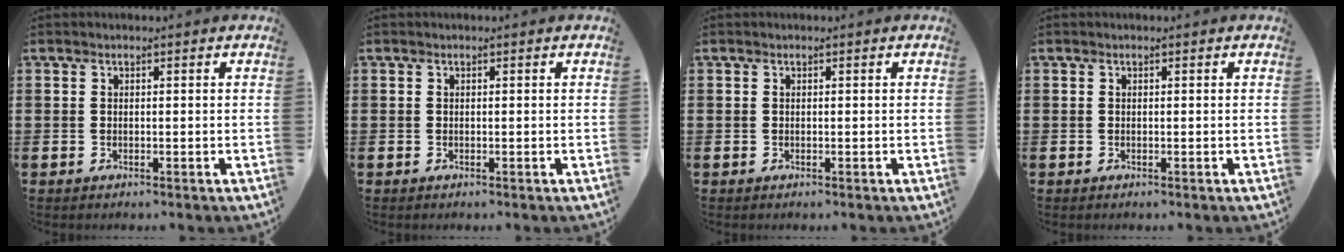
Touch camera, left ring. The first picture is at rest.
{"total": 0.0}
{"total": 0.0}
{"total": 0.0}